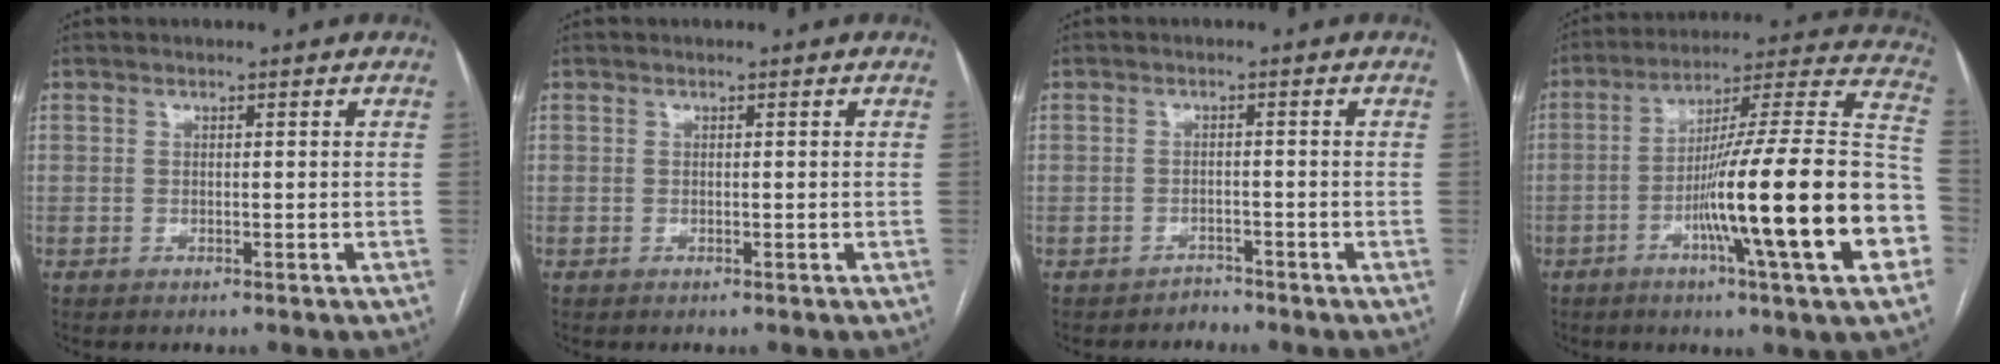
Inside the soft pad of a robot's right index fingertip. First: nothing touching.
{"total": 0.0}
{"total": 1.7, "force": [-1.4, 0.5, -0.7], "torque": [0.015, -0.002, -0.025]}
{"total": 25.8, "force": [-7.3, 0.3, 24.8], "torque": [-0.306, -0.001, -0.123]}